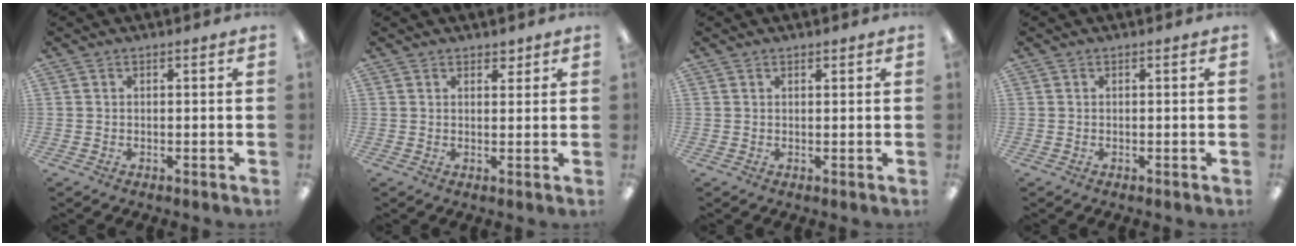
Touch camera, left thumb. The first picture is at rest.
{"total": 2.3, "force": [1.7, 1.2, 0.9], "torque": [-0.003, -0.006, 0.028]}
{"total": 0.9, "force": [0.7, 0.4, 0.5], "torque": [-0.010, 0.001, 0.012]}
{"total": 0.0}